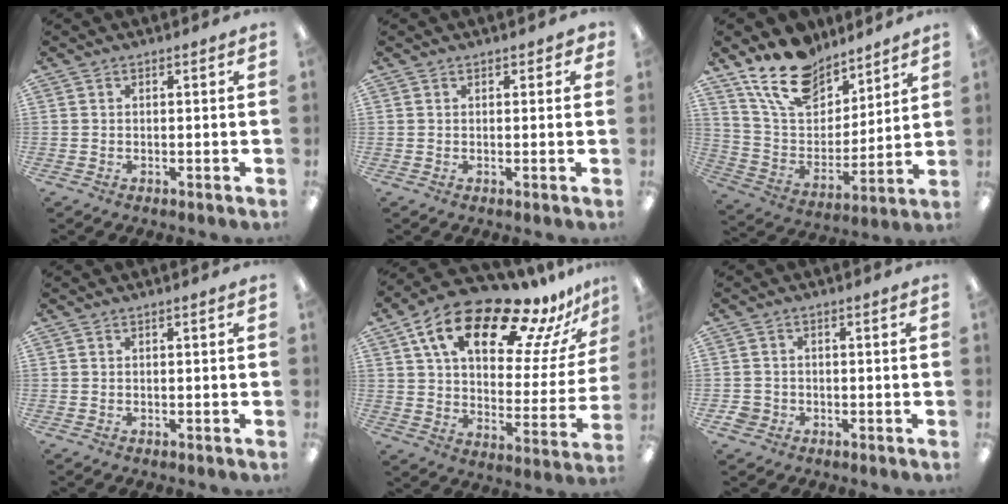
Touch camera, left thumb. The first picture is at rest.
{"total": 1.2, "force": [0.7, 0.9, 0.4], "torque": [0.001, 0.000, 0.011]}
{"total": 17.8, "force": [13.4, 9.4, 7.2], "torque": [-0.144, -0.076, 0.250]}
{"total": 0.0}
{"total": 21.1, "force": [13.9, 8.4, 13.5], "torque": [-0.216, -0.086, 0.231]}
{"total": 3.0, "force": [-1.3, 2.7, 0.5], "torque": [-0.007, 0.007, -0.023]}